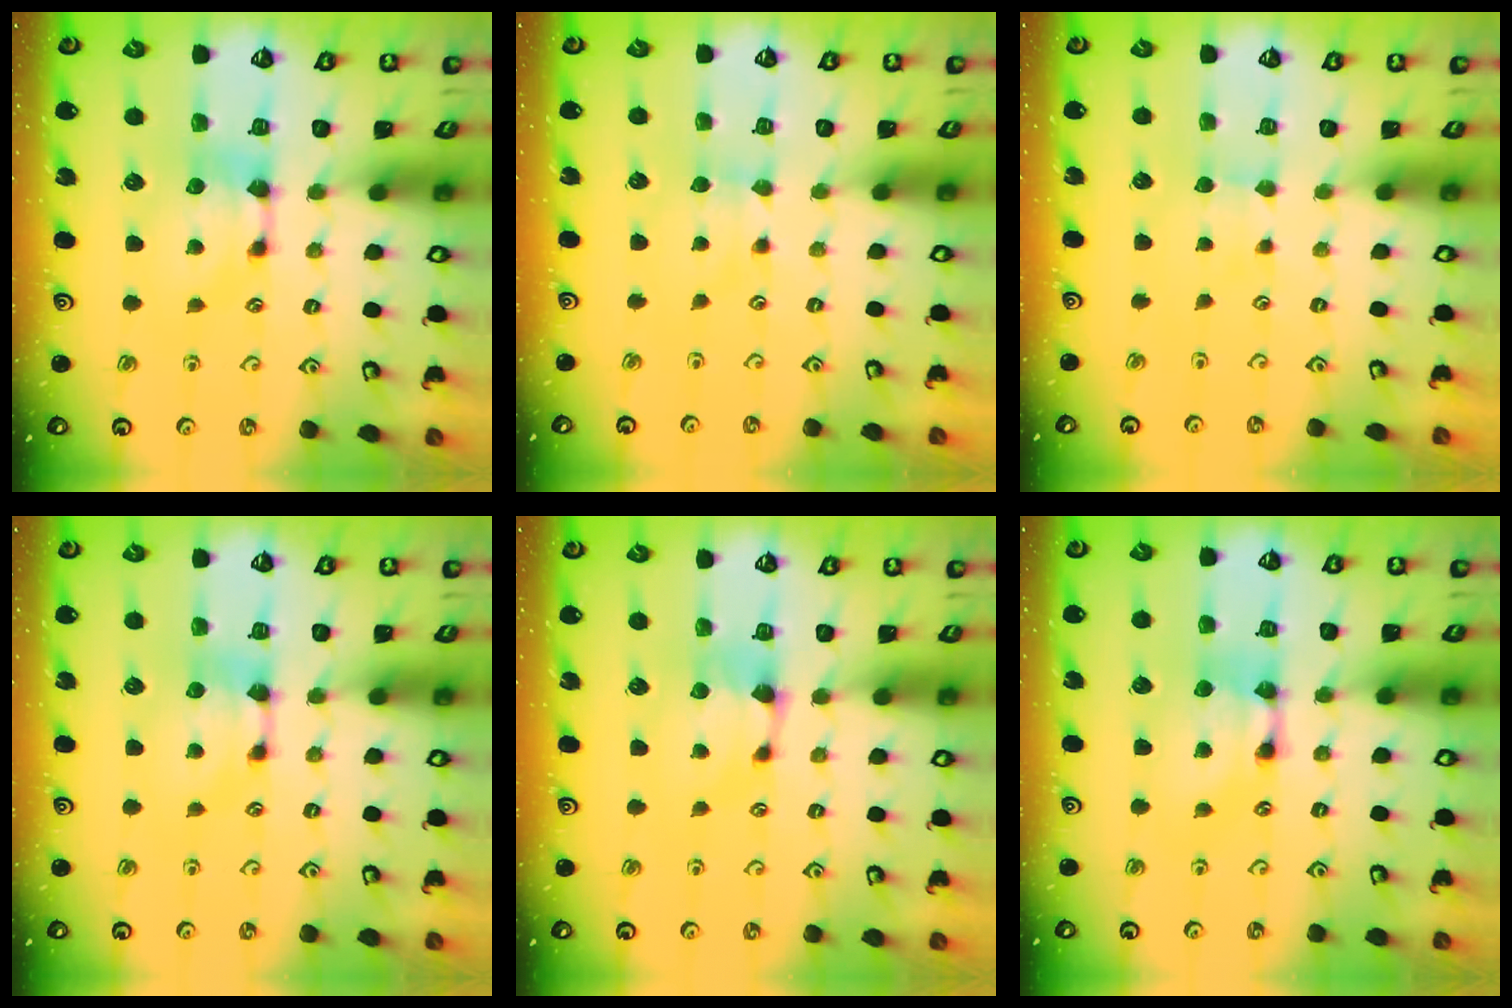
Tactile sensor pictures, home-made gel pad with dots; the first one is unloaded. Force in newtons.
{"total": 2.1, "press": 2.1, "slide": 0.5}
{"total": 1.9, "press": 1.9, "slide": 0.4}
{"total": 0.0}
{"total": 1.1, "press": 0.9, "slide": 0.5}
{"total": 2.0, "press": 2.0, "slide": 0.1}